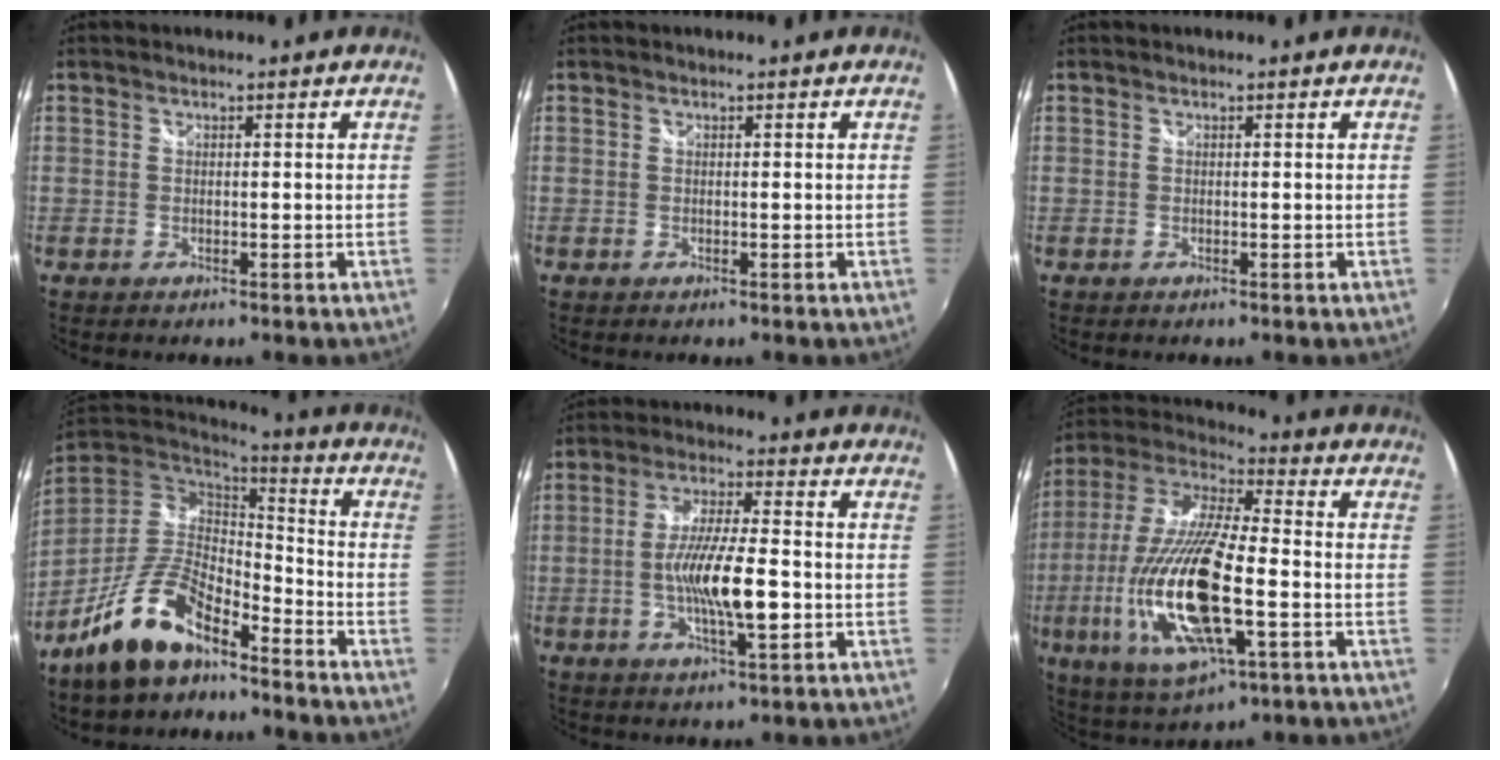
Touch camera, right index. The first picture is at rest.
{"total": 0.0}
{"total": 0.0}
{"total": 14.6, "force": [-10.3, 5.2, 8.9], "torque": [-0.189, -0.002, -0.190]}
{"total": 11.0, "force": [-2.3, 1.9, 10.6], "torque": [-0.198, -0.007, -0.042]}
{"total": 23.3, "force": [-5.6, 7.1, 21.5], "torque": [-0.431, -0.032, -0.102]}